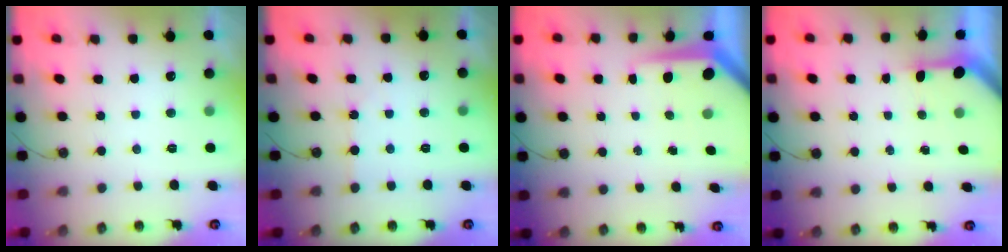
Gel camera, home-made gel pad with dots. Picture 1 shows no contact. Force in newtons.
{"total": 1.9, "press": 1.8, "slide": 0.4}
{"total": 7.2, "press": 7.2, "slide": 0.5}
{"total": 3.1, "press": 3.1, "slide": 0.3}